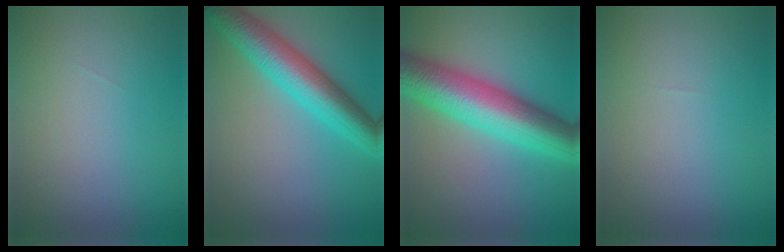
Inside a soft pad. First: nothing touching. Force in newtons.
{"total": 7.0, "press": 7.0, "slide": 0.2}
{"total": 9.7, "press": 9.7, "slide": 0.1}
{"total": 0.0}